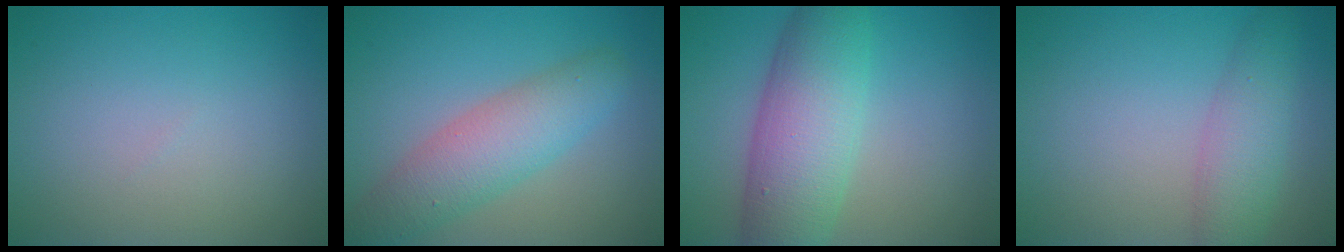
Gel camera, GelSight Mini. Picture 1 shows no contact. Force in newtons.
{"total": 5.3, "press": 5.3, "slide": 0.1}
{"total": 8.0, "press": 8.0, "slide": 0.1}
{"total": 3.8, "press": 3.8, "slide": 0.1}